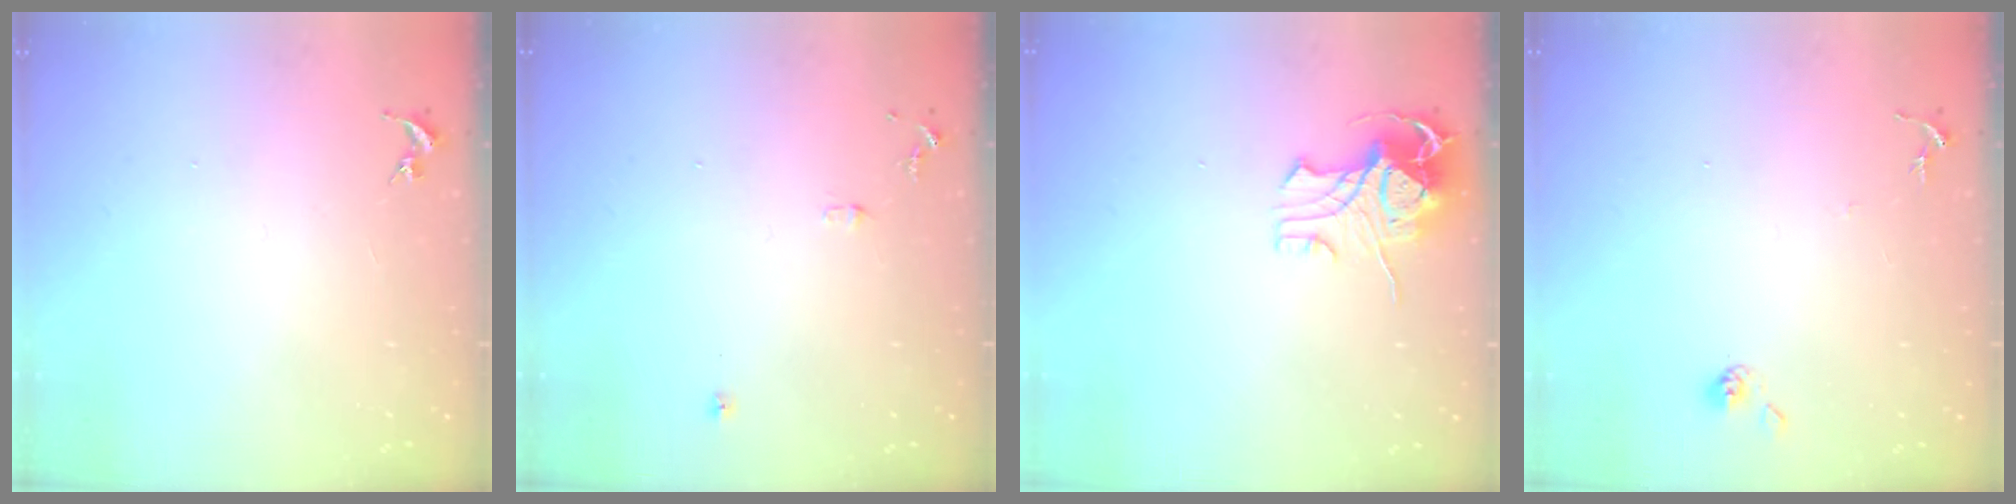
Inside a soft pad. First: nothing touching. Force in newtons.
{"total": 6.1, "press": 6.1, "slide": 0.7}
{"total": 10.7, "press": 10.6, "slide": 1.4}
{"total": 5.9, "press": 5.9, "slide": 0.5}